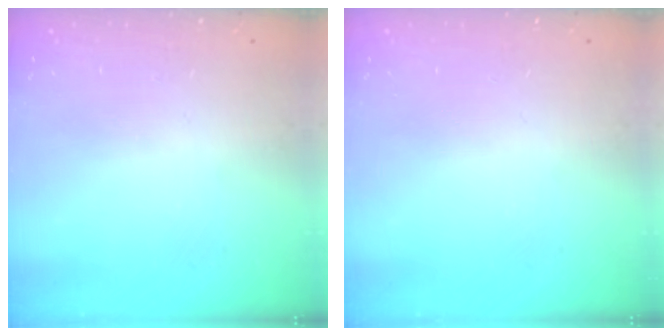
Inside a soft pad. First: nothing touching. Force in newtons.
{"total": 0.0}